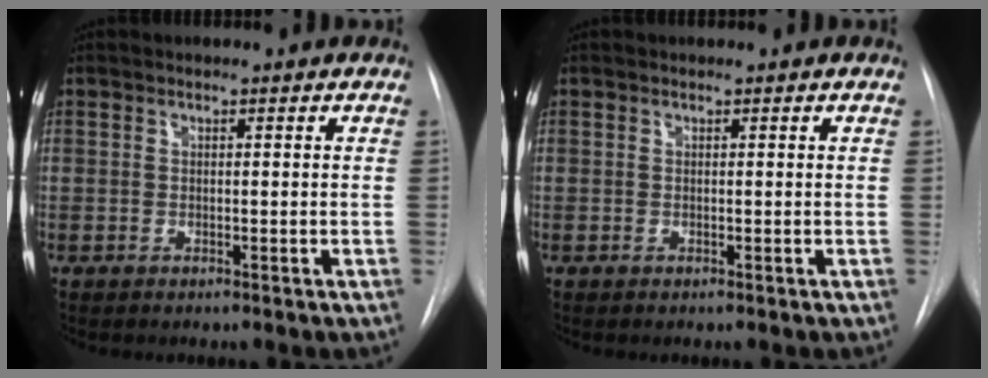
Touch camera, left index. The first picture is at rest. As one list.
[{"total": 0.0}]